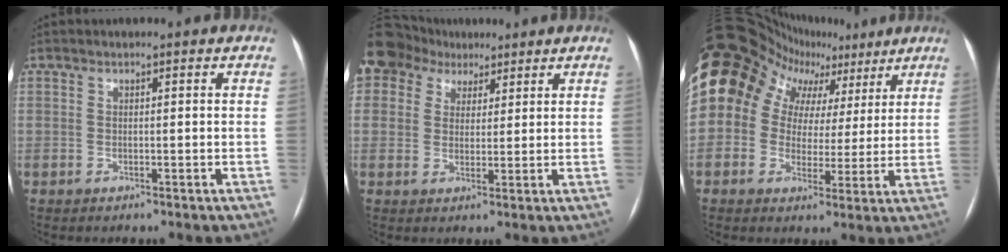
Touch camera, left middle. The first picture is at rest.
{"total": 12.0, "force": [7.3, 8.9, 3.3], "torque": [-0.106, 0.052, 0.139]}
{"total": 20.5, "force": [9.2, 15.7, 9.6], "torque": [-0.216, 0.094, 0.154]}